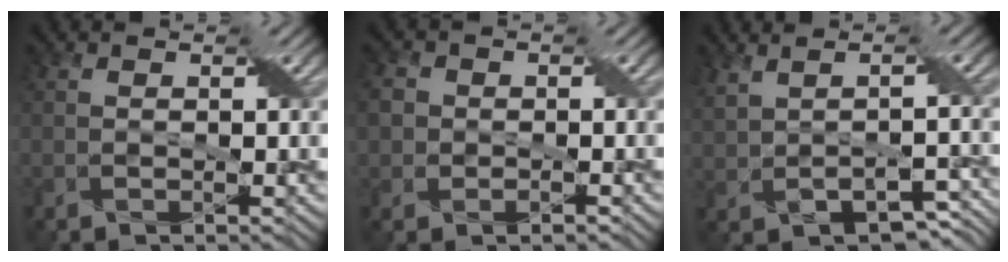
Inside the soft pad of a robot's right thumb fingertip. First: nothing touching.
{"total": 4.3, "force": [-0.2, 3.9, 1.8], "torque": [-0.041, 0.011, -0.020]}
{"total": 5.8, "force": [0.3, 2.5, 5.2], "torque": [-0.101, -0.003, 0.026]}